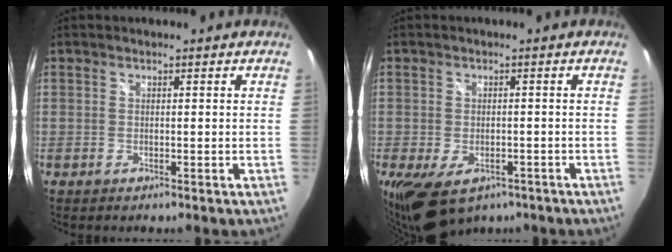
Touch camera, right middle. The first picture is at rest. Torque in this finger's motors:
{"motor_torque": [0.73, -0.84, -0.07, -0.01]}